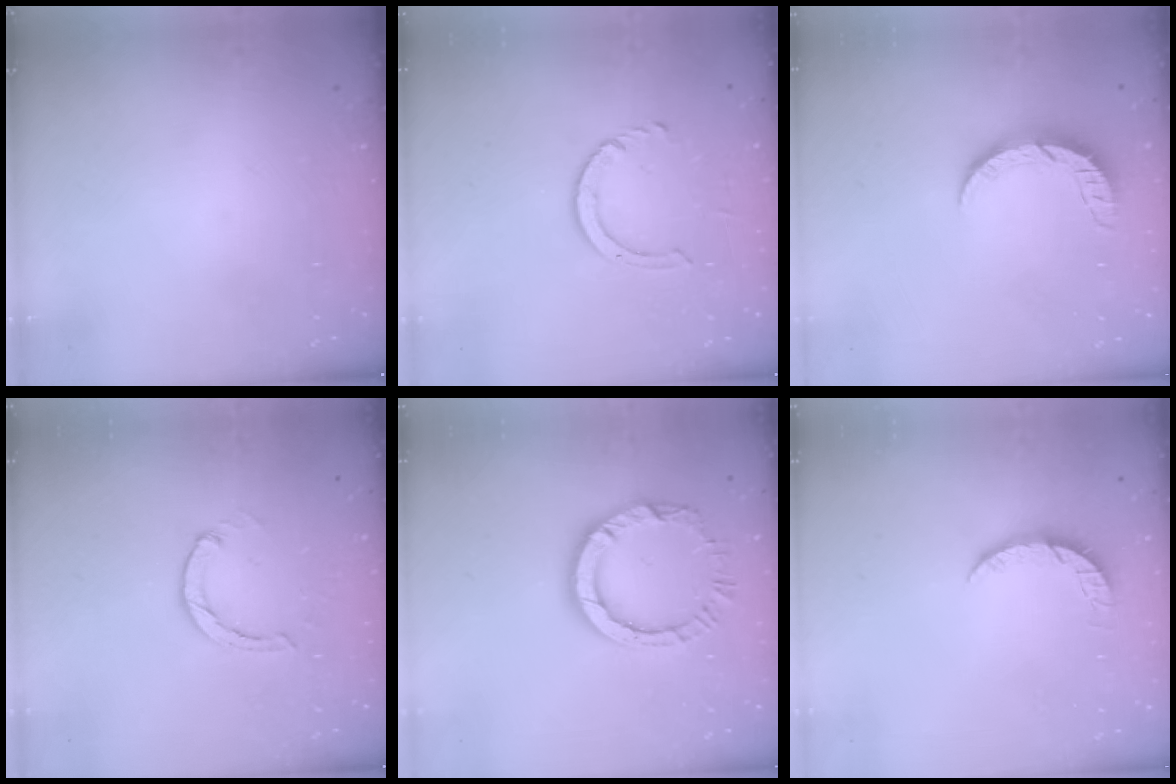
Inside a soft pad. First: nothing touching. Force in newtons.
{"total": 4.0, "press": 3.9, "slide": 0.5}
{"total": 8.7, "press": 8.6, "slide": 0.9}
{"total": 1.3, "press": 1.2, "slide": 0.3}
{"total": 10.6, "press": 10.6, "slide": 1.0}
{"total": 5.2, "press": 5.1, "slide": 0.4}